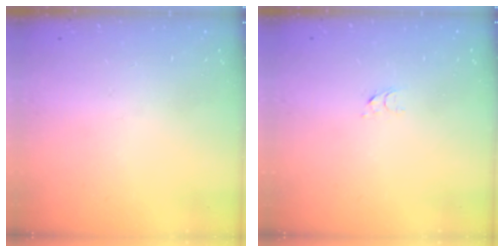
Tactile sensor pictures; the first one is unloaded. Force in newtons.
{"total": 2.6, "press": 2.6, "slide": 0.2}